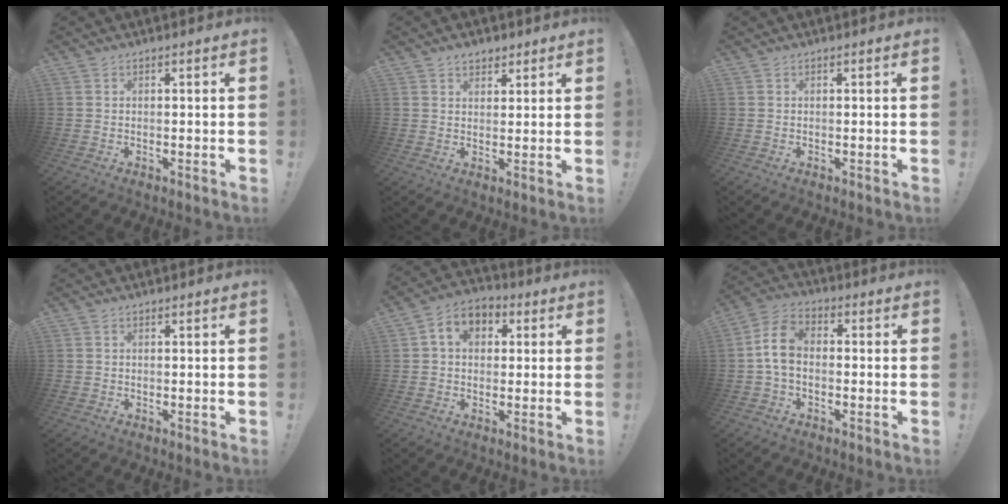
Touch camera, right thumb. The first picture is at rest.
{"total": 3.4, "force": [2.5, 2.2, 0.8], "torque": [-0.002, -0.012, 0.044]}
{"total": 0.0}
{"total": 0.6, "force": [0.1, 0.6, -0.2], "torque": [0.002, 0.003, 0.002]}
{"total": 7.3, "force": [1.6, 5.5, 4.6], "torque": [-0.075, 0.007, 0.031]}
{"total": 9.0, "force": [-0.2, 5.9, 6.7], "torque": [-0.129, 0.011, 0.001]}